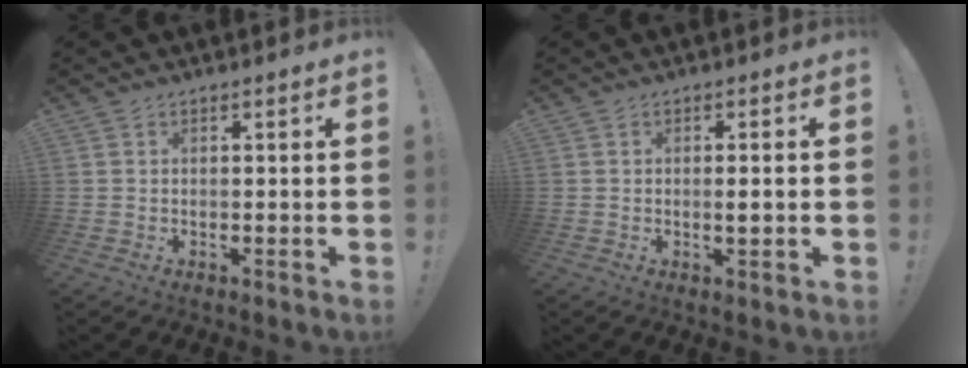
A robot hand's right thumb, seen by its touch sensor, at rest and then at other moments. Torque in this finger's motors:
{"motor_torque": [-0.25, -0.47, -0.07, 0.45, 0.10]}